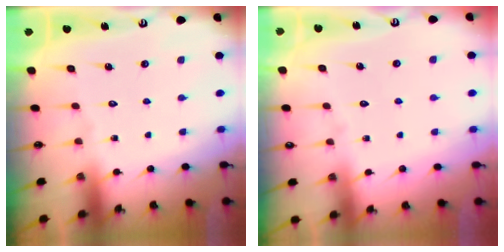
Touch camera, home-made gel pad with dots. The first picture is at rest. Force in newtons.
{"total": 2.6, "press": 2.6, "slide": 0.2}